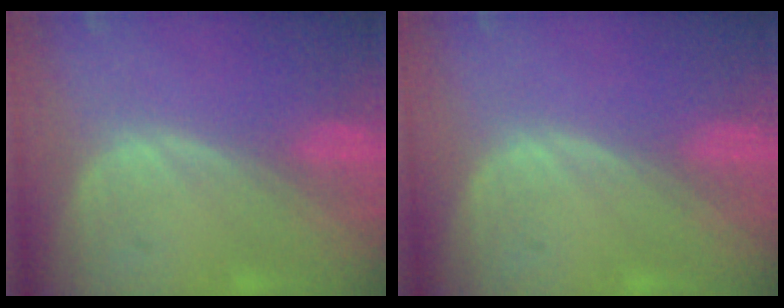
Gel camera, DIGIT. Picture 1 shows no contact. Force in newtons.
{"total": 0.0}